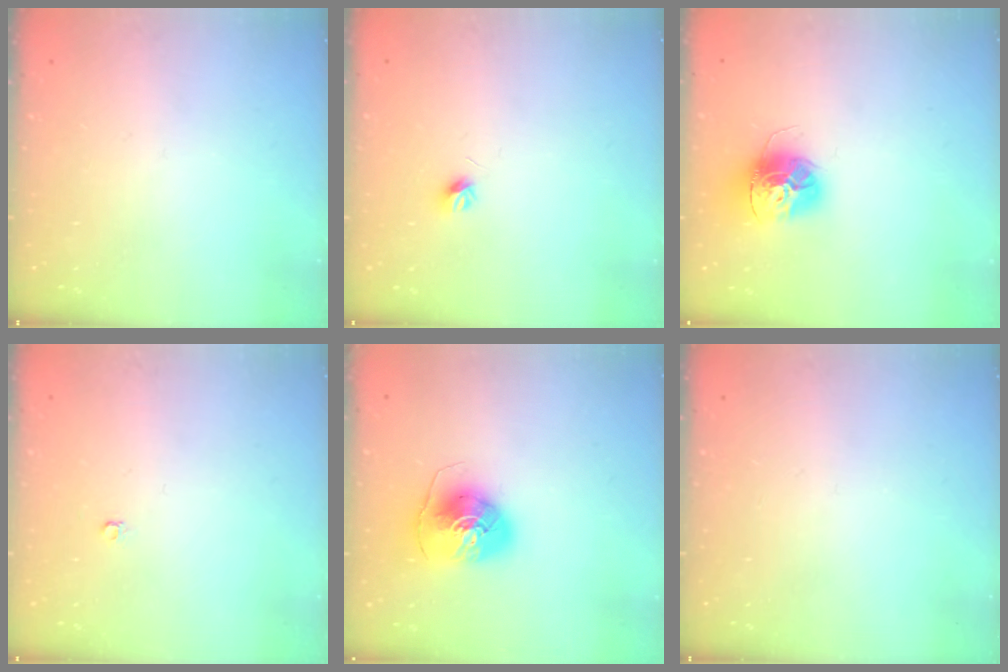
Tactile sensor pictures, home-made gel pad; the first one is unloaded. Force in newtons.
{"total": 4.0, "press": 3.9, "slide": 0.9}
{"total": 13.7, "press": 13.7, "slide": 1.2}
{"total": 3.2, "press": 3.2, "slide": 0.2}
{"total": 9.5, "press": 9.4, "slide": 1.3}
{"total": 0.0}